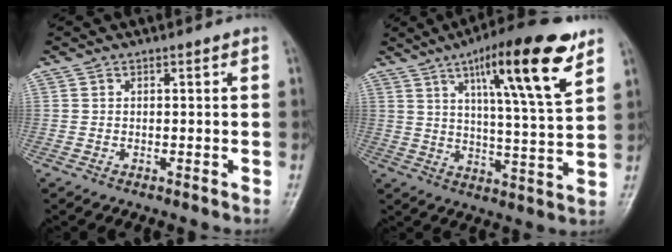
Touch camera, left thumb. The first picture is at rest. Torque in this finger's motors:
{"motor_torque": [0.63, 0.57, 1.63, -1.14, 0.13]}